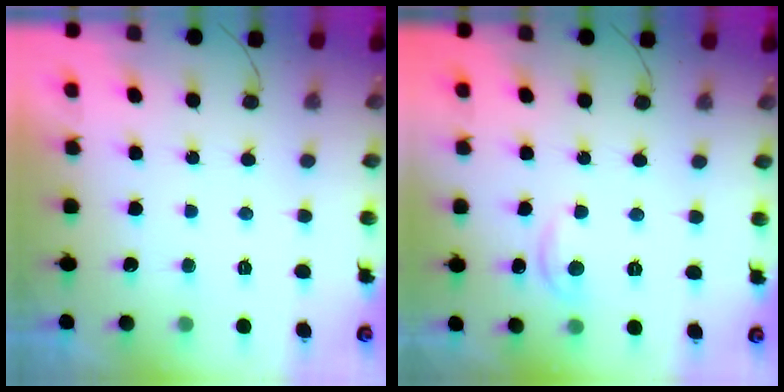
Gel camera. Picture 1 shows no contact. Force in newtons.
{"total": 2.9, "press": 2.8, "slide": 0.3}